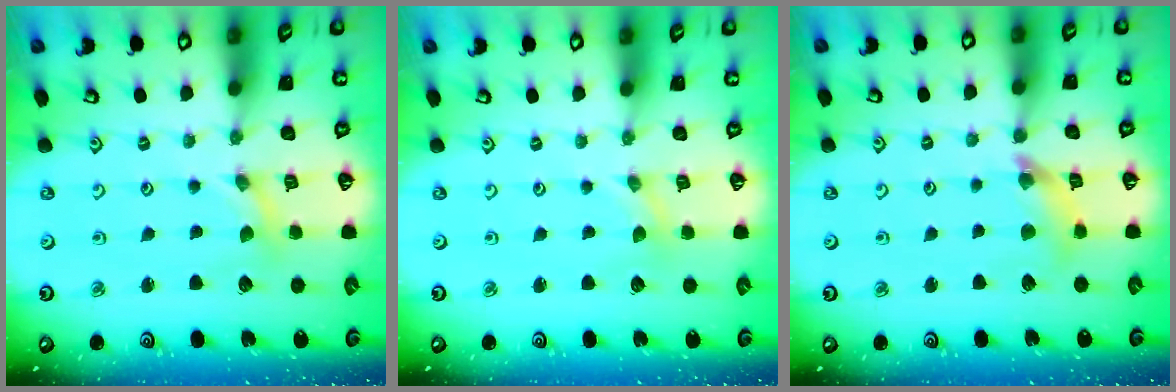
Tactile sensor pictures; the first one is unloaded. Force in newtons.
{"total": 0.0}
{"total": 8.7, "press": 8.6, "slide": 1.1}